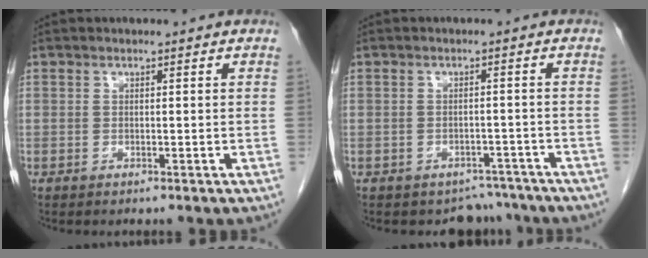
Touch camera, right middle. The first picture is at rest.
{"total": 4.3, "force": [-3.7, 2.2, -0.6], "torque": [0.017, 0.017, -0.047]}